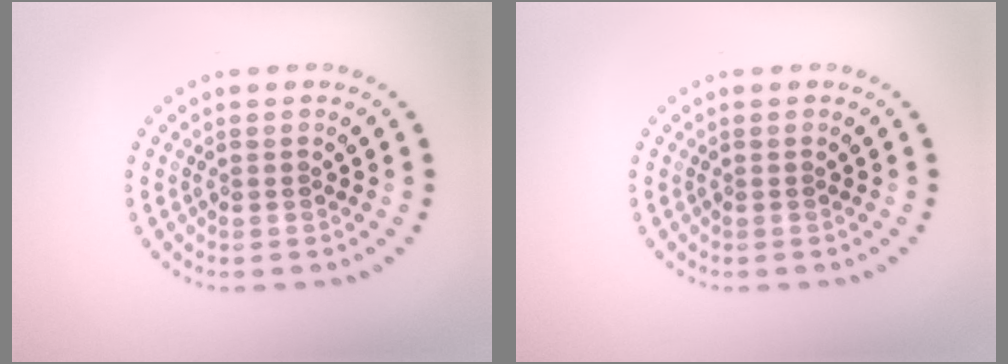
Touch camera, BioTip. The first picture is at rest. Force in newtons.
{"total": 0.0}